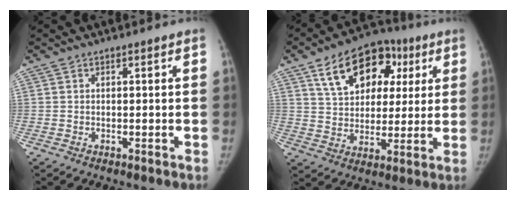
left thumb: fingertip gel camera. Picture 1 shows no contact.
{"total": 17.1, "force": [7.4, 11.4, 10.4], "torque": [-0.121, 0.004, 0.122]}